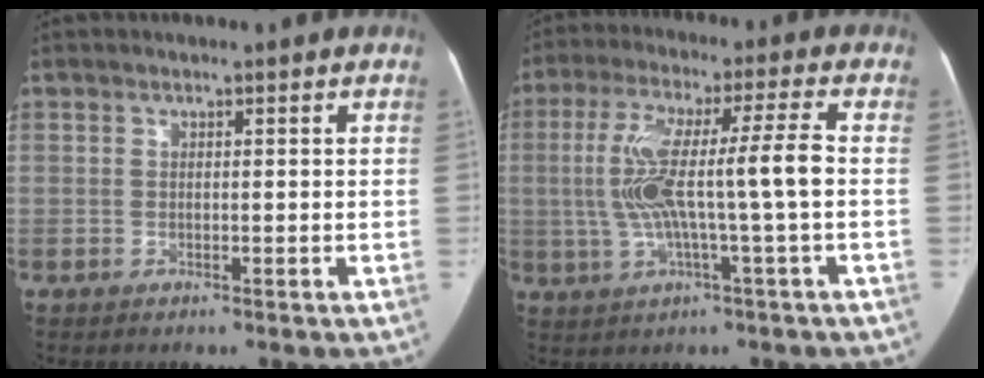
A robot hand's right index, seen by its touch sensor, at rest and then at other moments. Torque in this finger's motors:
{"motor_torque": [0.92, 0.03, 0.40, 0.19]}